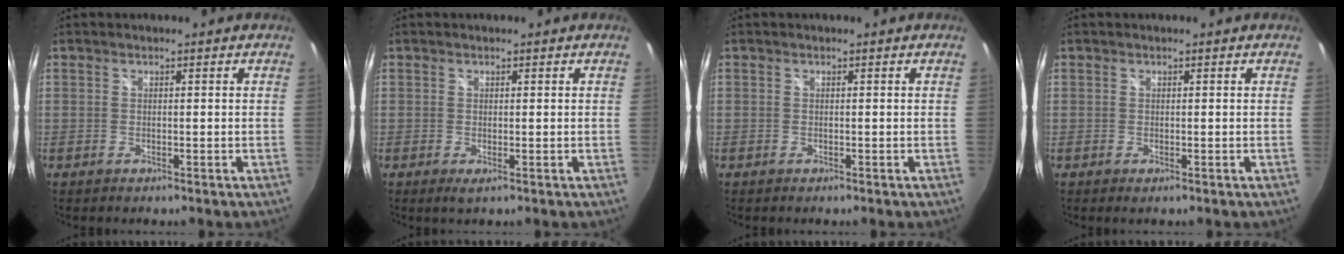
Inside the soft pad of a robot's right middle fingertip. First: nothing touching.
{"total": 1.1, "force": [-0.1, 0.1, 1.1], "torque": [-0.020, -0.001, 0.000]}
{"total": 0.0}
{"total": 0.0}